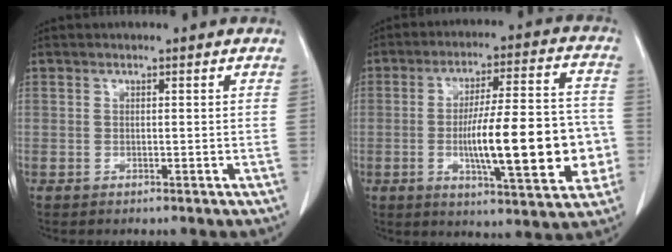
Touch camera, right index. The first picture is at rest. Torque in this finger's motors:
{"motor_torque": [1.57, -0.57, 0.65, 0.21]}